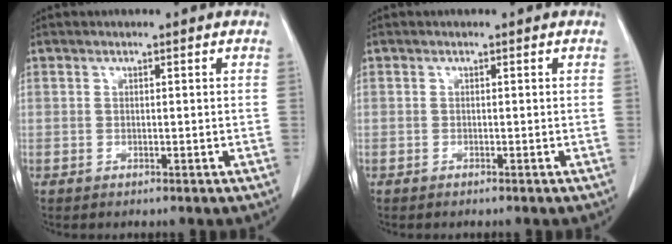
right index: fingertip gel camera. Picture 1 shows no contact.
{"total": 0.0}